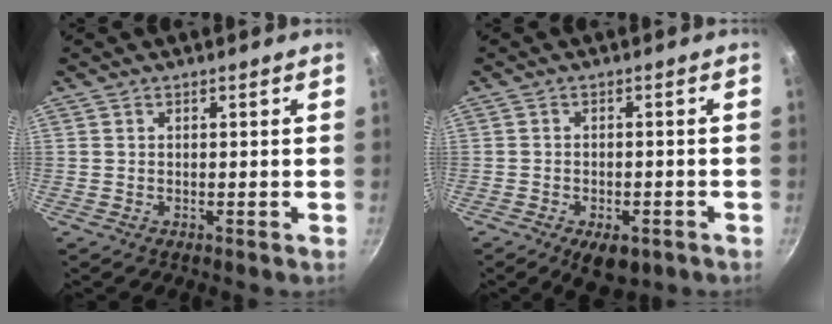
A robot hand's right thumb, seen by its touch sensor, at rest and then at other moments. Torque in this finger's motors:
{"motor_torque": [0.41, 0.42, -0.19, -0.05, 0.00]}